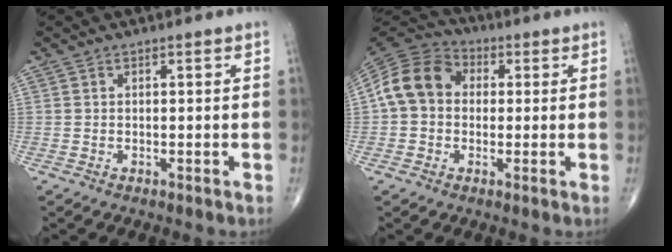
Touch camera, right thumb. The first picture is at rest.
{"total": 11.3, "force": [0.8, 9.2, 6.5], "torque": [-0.112, 0.033, 0.000]}